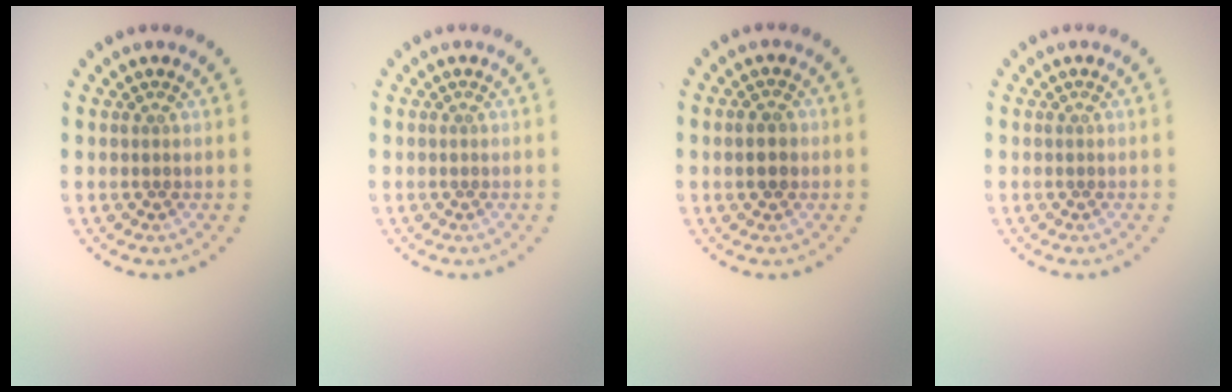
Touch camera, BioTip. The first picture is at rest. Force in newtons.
{"total": 0.0}
{"total": 2.1, "press": 2.1, "slide": 0.1}
{"total": 0.0}